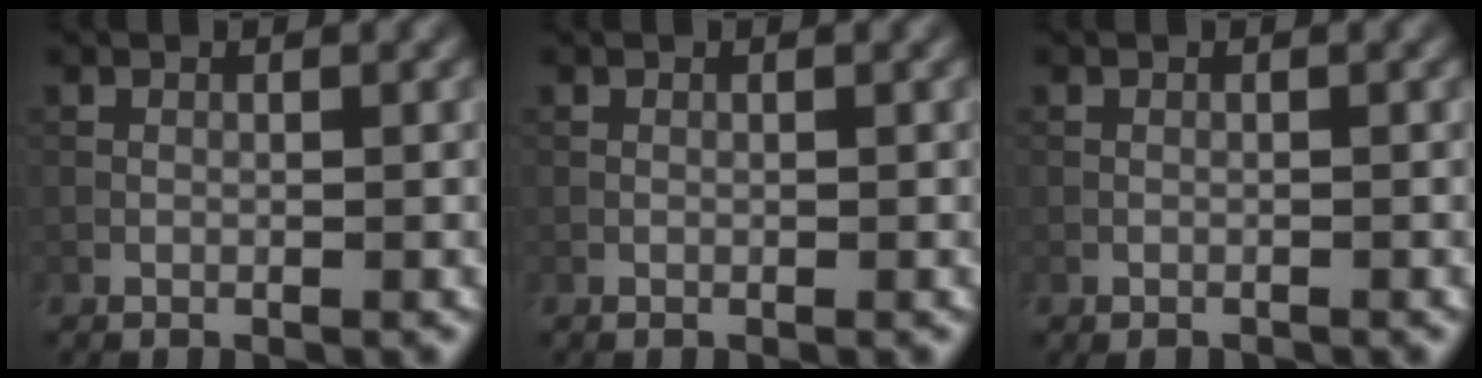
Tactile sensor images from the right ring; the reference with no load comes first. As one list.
[{"total": 0.0}, {"total": 1.0, "force": [-0.9, 0.2, 0.3], "torque": [-0.005, -0.002, -0.013]}]